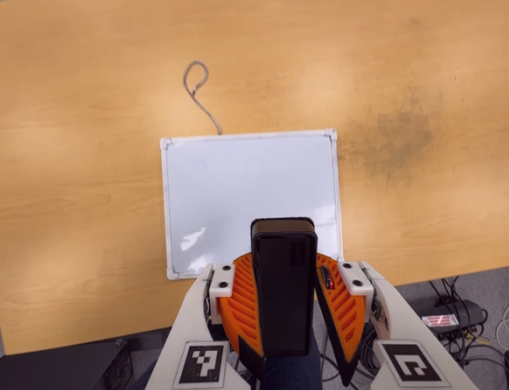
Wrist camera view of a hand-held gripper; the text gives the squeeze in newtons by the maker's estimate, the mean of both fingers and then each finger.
{"total": 8.6, "left": 8.4, "right": 8.8}